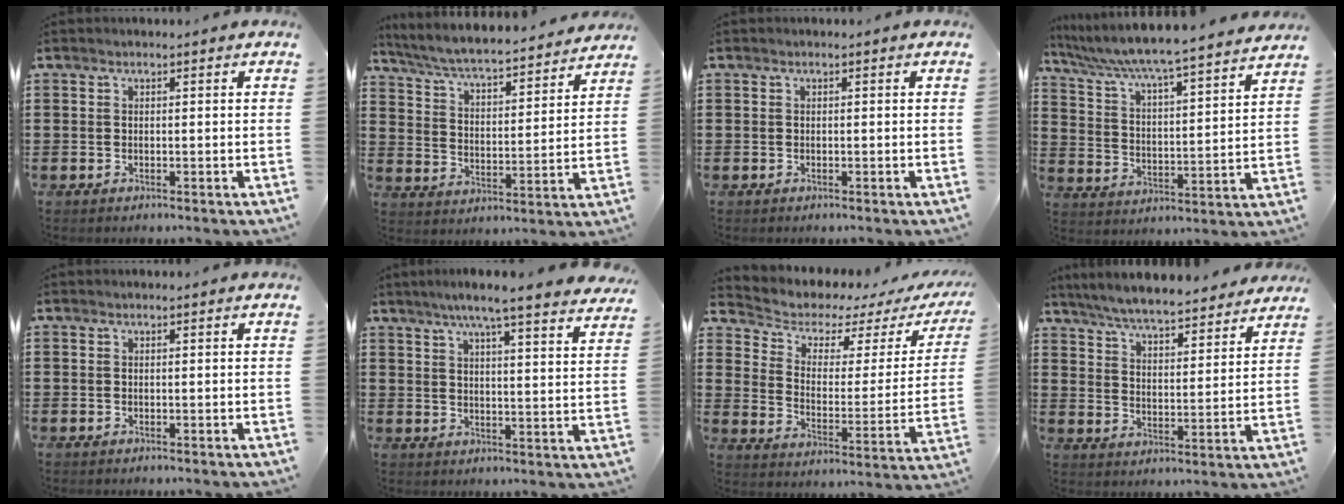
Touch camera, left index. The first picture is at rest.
{"total": 5.4, "force": [5.1, 0.0, 1.6], "torque": [-0.055, -0.040, 0.082]}
{"total": 0.0}
{"total": 5.5, "force": [5.1, -0.9, 1.8], "torque": [-0.061, -0.047, 0.077]}
{"total": 0.0}
{"total": 6.2, "force": [5.2, -0.6, 3.2], "torque": [-0.079, -0.023, 0.088]}
{"total": 3.8, "force": [3.1, 1.9, 1.0], "torque": [-0.047, -0.021, 0.046]}
{"total": 6.8, "force": [6.3, 0.7, 2.6], "torque": [-0.073, -0.024, 0.113]}